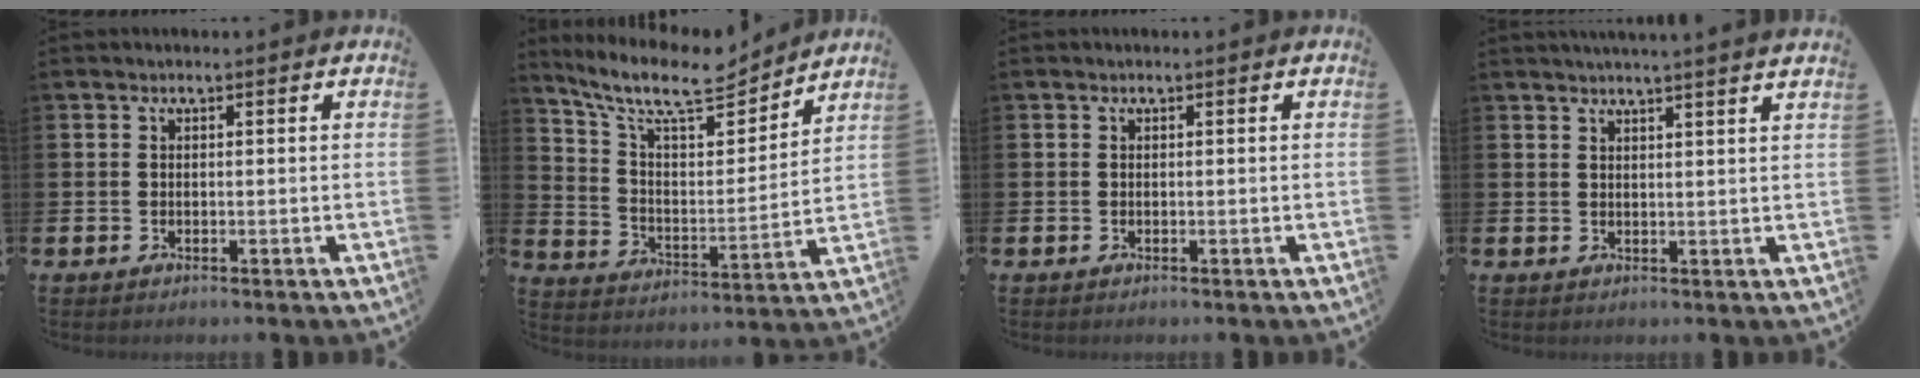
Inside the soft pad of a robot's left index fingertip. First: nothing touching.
{"total": 11.2, "force": [9.6, 3.1, 5.0], "torque": [-0.123, -0.063, 0.164]}
{"total": 0.0}
{"total": 2.5, "force": [2.4, -0.9, 0.1], "torque": [-0.008, -0.013, 0.045]}